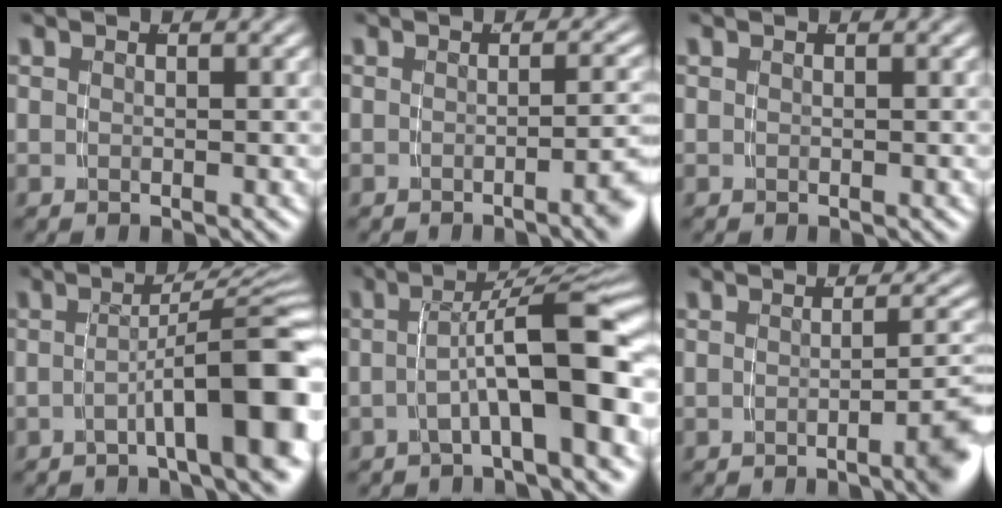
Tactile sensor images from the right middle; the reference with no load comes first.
{"total": 2.8, "force": [-1.5, 0.0, 2.4], "torque": [-0.027, 0.008, -0.028]}
{"total": 0.0}
{"total": 9.3, "force": [-4.0, 2.1, 8.2], "torque": [-0.087, 0.011, -0.063]}
{"total": 7.1, "force": [-1.7, 1.2, 6.8], "torque": [-0.089, 0.012, -0.022]}
{"total": 4.1, "force": [-1.9, 0.5, 3.6], "torque": [-0.032, 0.008, -0.036]}